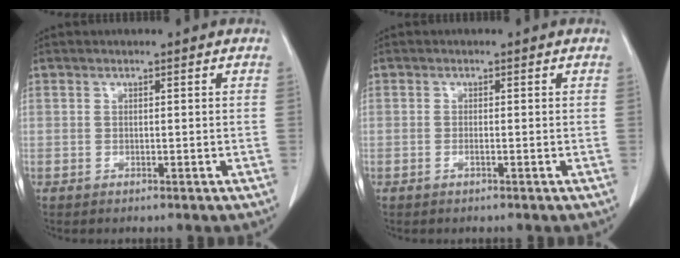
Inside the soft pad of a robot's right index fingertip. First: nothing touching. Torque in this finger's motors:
{"motor_torque": [-0.03, -0.02, -0.02, -0.01]}